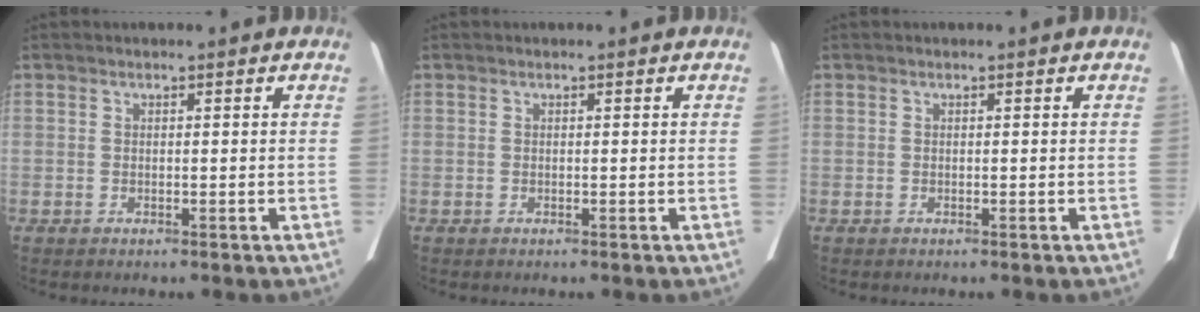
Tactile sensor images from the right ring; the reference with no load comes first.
{"total": 0.0}
{"total": 0.0}